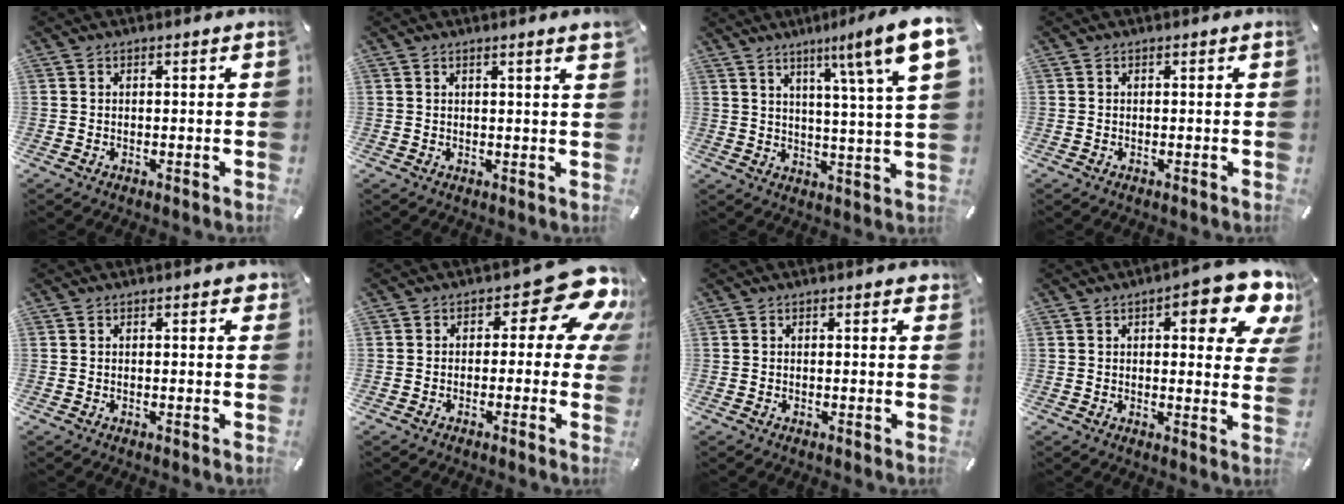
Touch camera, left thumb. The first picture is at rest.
{"total": 2.4, "force": [1.2, 0.0, 2.1], "torque": [-0.040, -0.002, 0.021]}
{"total": 13.0, "force": [7.3, 0.3, 10.8], "torque": [-0.166, -0.049, 0.103]}
{"total": 0.0}
{"total": 1.4, "force": [0.7, 0.5, 1.0], "torque": [-0.007, -0.003, 0.008]}
{"total": 14.6, "force": [5.9, 6.8, 11.4], "torque": [-0.144, -0.036, 0.099]}
{"total": 0.8, "force": [0.4, 0.4, 0.6], "torque": [0.003, -0.004, 0.003]}
{"total": 13.0, "force": [6.9, 4.5, 10.0], "torque": [-0.117, -0.047, 0.109]}